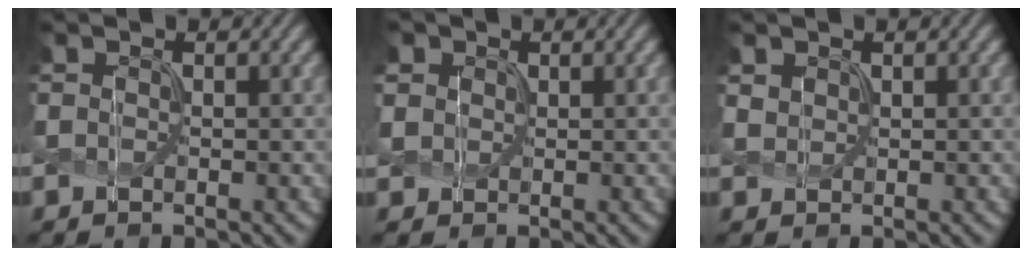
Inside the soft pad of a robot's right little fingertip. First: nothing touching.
{"total": 2.1, "force": [1.1, 1.7, 0.6], "torque": [-0.025, 0.008, 0.021]}
{"total": 0.9, "force": [0.6, 0.7, 0.1], "torque": [-0.007, -0.001, 0.017]}